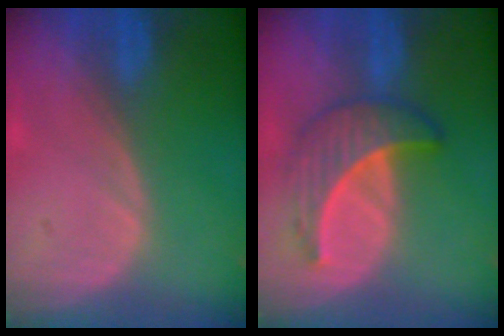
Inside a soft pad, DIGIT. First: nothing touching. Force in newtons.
{"total": 6.9, "press": 6.4, "slide": 2.8}